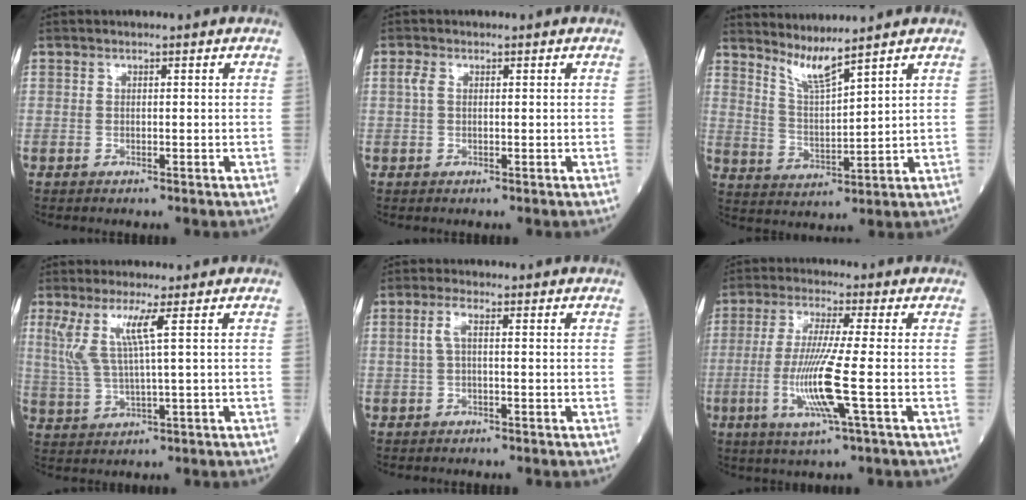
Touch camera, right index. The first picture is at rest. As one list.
[{"total": 1.4, "force": [0.4, 0.8, 1.1], "torque": [-0.032, 0.013, 0.010]}, {"total": 5.2, "force": [4.6, -1.0, 2.0], "torque": [-0.045, -0.020, 0.097]}, {"total": 6.3, "force": [2.5, -0.3, 5.7], "torque": [-0.131, 0.003, 0.059]}, {"total": 2.4, "force": [0.2, 0.5, 2.3], "torque": [-0.050, 0.008, 0.004]}, {"total": 10.1, "force": [-2.3, -0.7, 9.8], "torque": [-0.205, -0.018, -0.050]}]